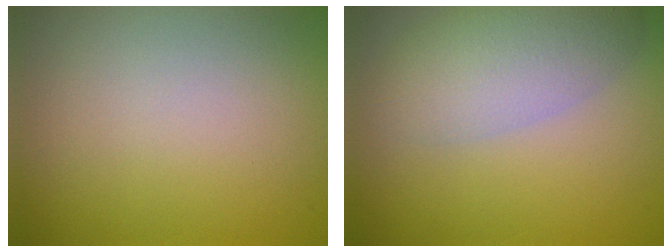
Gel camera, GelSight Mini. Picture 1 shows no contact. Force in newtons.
{"total": 5.0, "press": 4.9, "slide": 0.4}